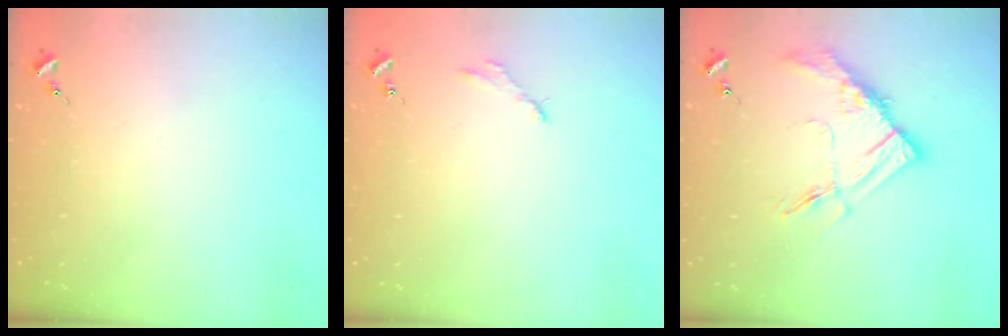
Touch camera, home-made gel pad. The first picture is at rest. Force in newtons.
{"total": 2.8, "press": 2.8, "slide": 0.4}
{"total": 12.4, "press": 12.4, "slide": 0.9}